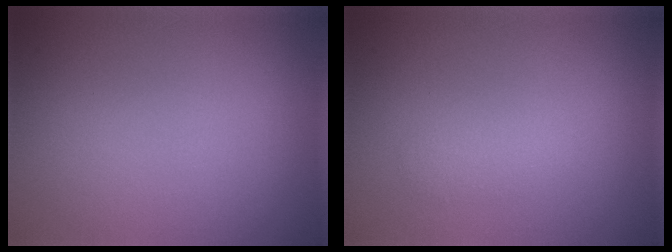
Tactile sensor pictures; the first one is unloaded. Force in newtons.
{"total": 1.4, "press": 1.4, "slide": 0.1}